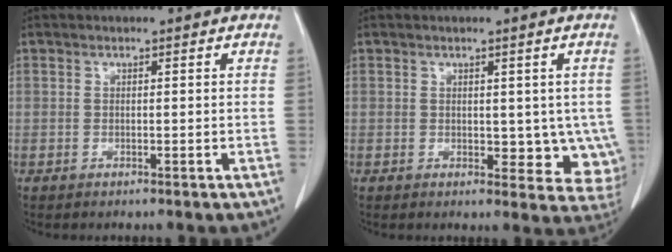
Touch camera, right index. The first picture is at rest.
{"total": 7.0, "force": [0.2, 4.1, 5.6], "torque": [-0.040, -0.008, 0.007]}